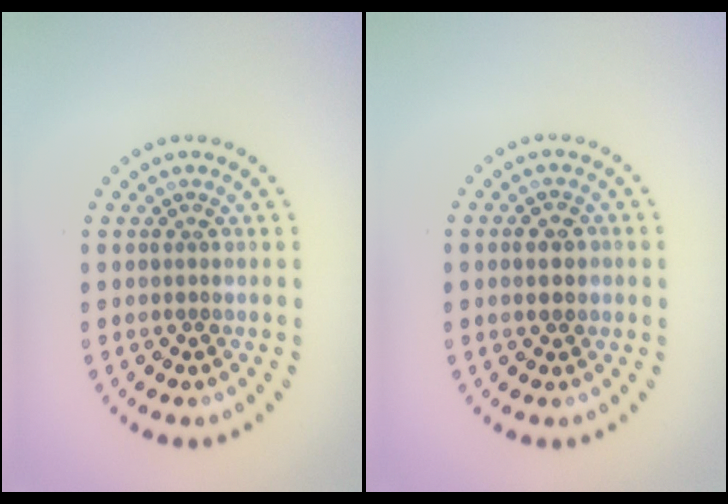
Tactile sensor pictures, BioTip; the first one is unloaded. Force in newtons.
{"total": 1.9, "press": 1.8, "slide": 0.2}